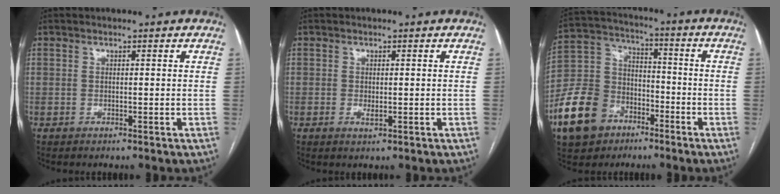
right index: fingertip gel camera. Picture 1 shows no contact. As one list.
[{"total": 1.2, "force": [-0.4, 0.5, 1.0], "torque": [-0.015, -0.001, -0.004]}, {"total": 13.6, "force": [-7.2, 9.9, 5.8], "torque": [-0.144, 0.021, -0.128]}]